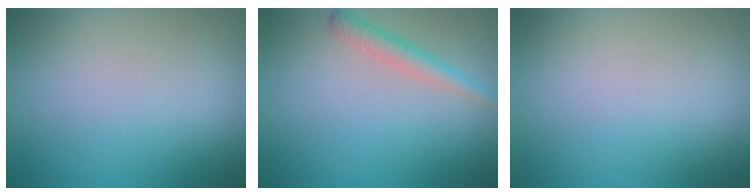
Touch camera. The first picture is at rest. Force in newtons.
{"total": 2.2, "press": 2.2, "slide": 0.1}
{"total": 0.0}